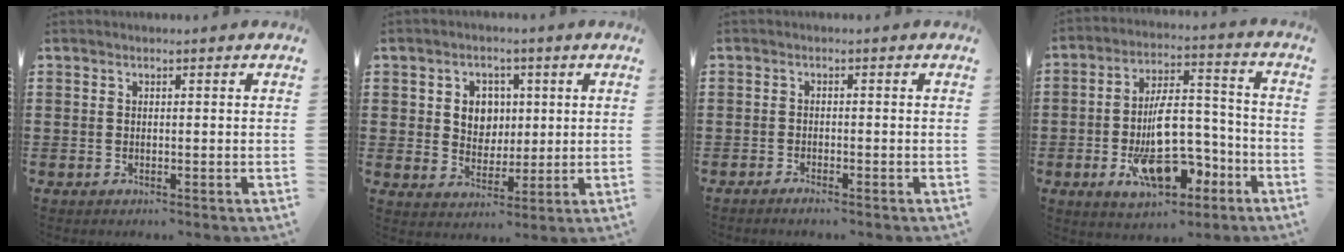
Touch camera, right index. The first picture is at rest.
{"total": 5.0, "force": [1.1, 4.5, 1.7], "torque": [-0.039, 0.009, 0.014]}
{"total": 1.0, "force": [-1.0, 0.1, 0.3], "torque": [-0.010, -0.002, -0.017]}
{"total": 13.1, "force": [-4.4, 6.2, 10.7], "torque": [-0.180, 0.010, -0.075]}